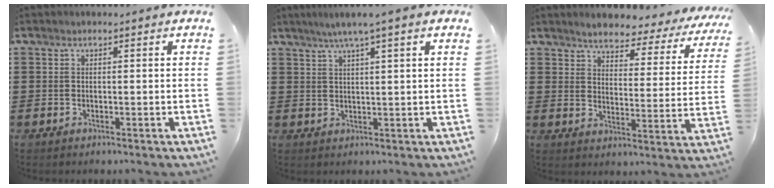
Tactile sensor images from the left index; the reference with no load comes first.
{"total": 3.6, "force": [2.2, -0.4, 2.8], "torque": [-0.057, -0.001, 0.036]}
{"total": 4.0, "force": [3.7, 0.9, 1.1], "torque": [-0.038, -0.030, 0.055]}